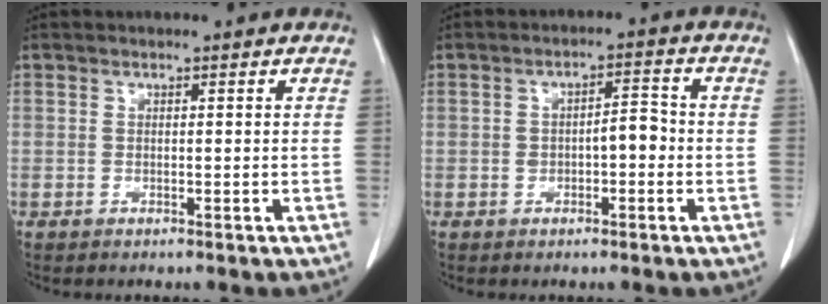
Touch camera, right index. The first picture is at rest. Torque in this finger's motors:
{"motor_torque": [0.12, 0.00, 0.06, 0.04]}